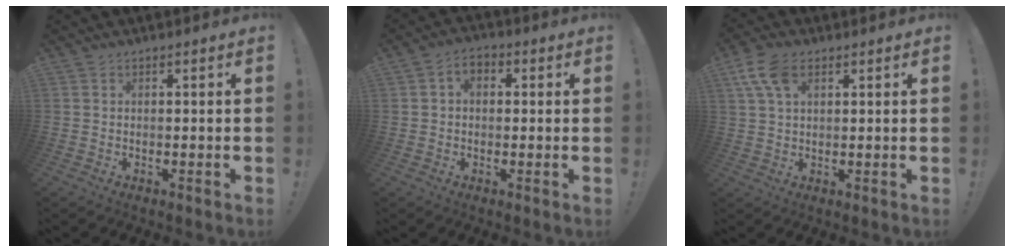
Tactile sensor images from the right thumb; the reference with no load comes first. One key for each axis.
{"total": 4.0, "fx": 0.1, "fy": 3.1, "fz": 2.5, "tx": -0.038, "ty": 0.006, "tz": 0.000}
{"total": 8.6, "fx": 3.9, "fy": 4.7, "fz": 6.0, "tx": -0.113, "ty": -0.001, "tz": 0.076}